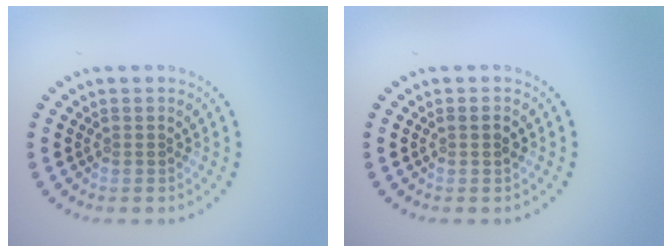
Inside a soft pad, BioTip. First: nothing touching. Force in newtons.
{"total": 1.0, "press": 0.9, "slide": 0.3}